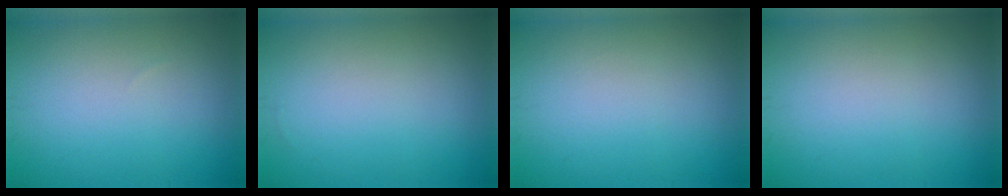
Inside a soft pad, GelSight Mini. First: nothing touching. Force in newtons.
{"total": 0.0}
{"total": 0.0}
{"total": 0.0}